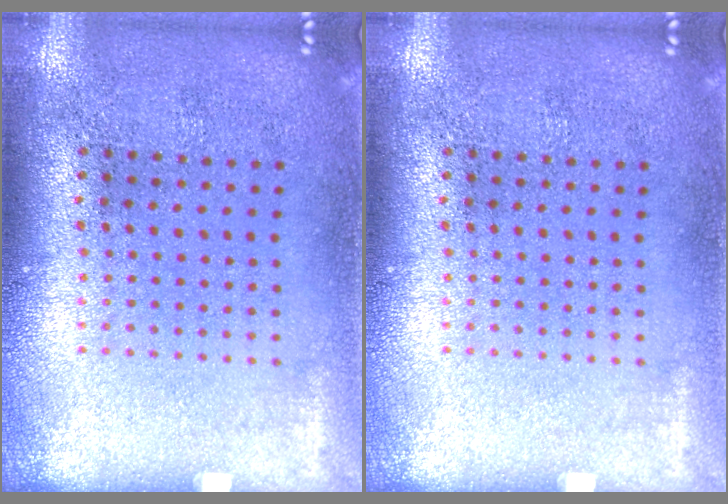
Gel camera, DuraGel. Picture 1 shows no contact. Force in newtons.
{"total": 0.0}